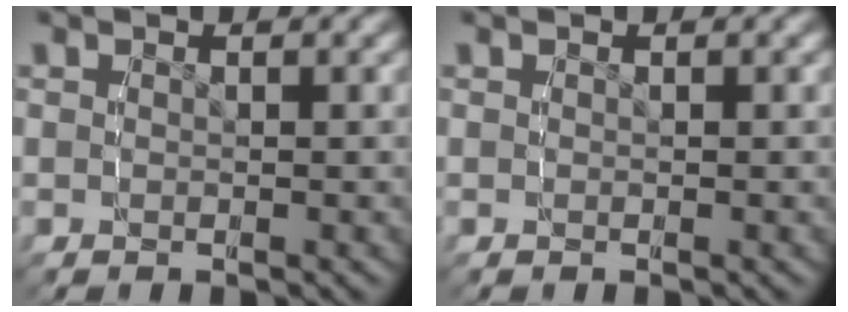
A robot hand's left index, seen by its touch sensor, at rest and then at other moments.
{"total": 0.0}